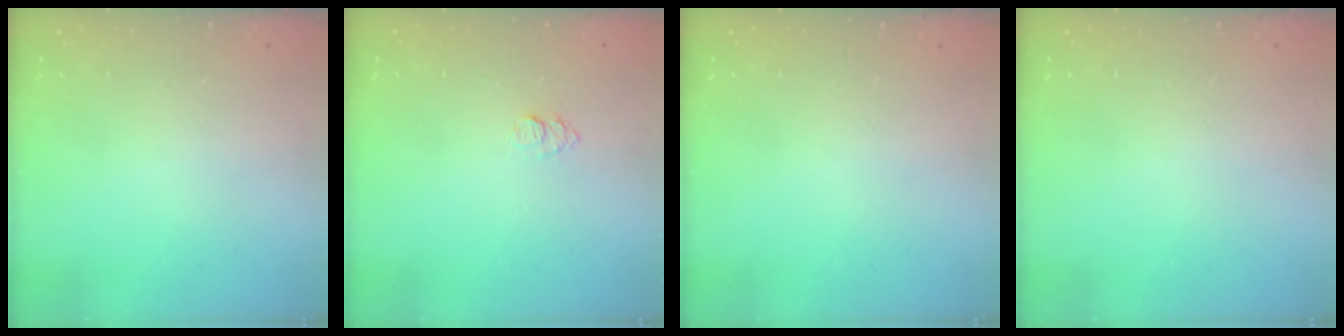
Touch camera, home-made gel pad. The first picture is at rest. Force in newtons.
{"total": 5.0, "press": 5.0, "slide": 0.5}
{"total": 0.0}
{"total": 0.0}